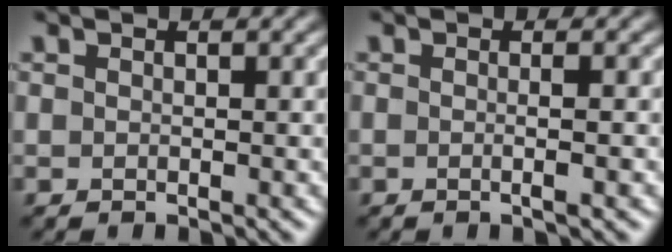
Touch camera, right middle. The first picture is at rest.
{"total": 2.0, "force": [-0.1, 0.7, 1.9], "torque": [-0.014, -0.006, -0.012]}